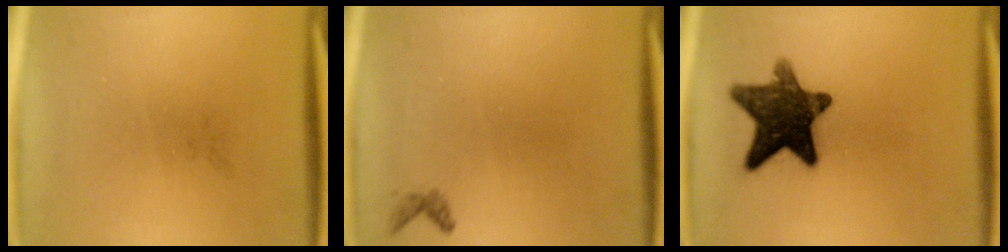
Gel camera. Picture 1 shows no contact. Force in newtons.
{"total": 0.7}
{"total": 13.0}